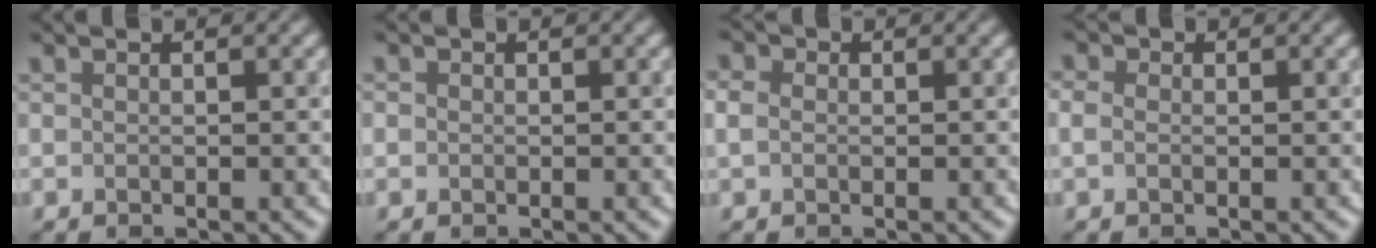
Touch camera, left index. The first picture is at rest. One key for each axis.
{"total": 0.5, "fx": 0.0, "fy": 0.5, "fz": 0.1, "tx": 0.004, "ty": -0.002, "tz": -0.002}
{"total": 1.6, "fx": 0.2, "fy": 1.4, "fz": 0.8, "tx": -0.015, "ty": 0.004, "tz": -0.007}
{"total": 1.2, "fx": 0.1, "fy": 0.9, "fz": 0.7, "tx": -0.015, "ty": 0.004, "tz": -0.006}